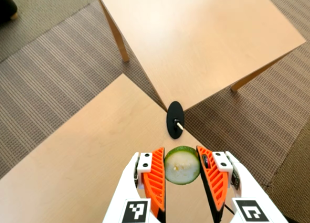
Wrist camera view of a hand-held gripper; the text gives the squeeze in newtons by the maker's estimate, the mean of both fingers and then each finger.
{"total": 11.6, "left": 12.3, "right": 10.8}